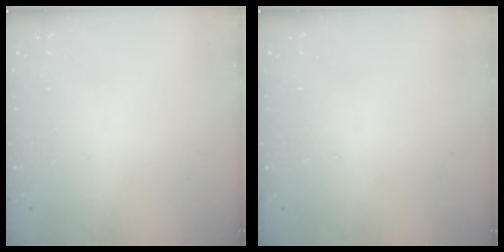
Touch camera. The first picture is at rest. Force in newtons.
{"total": 0.0}